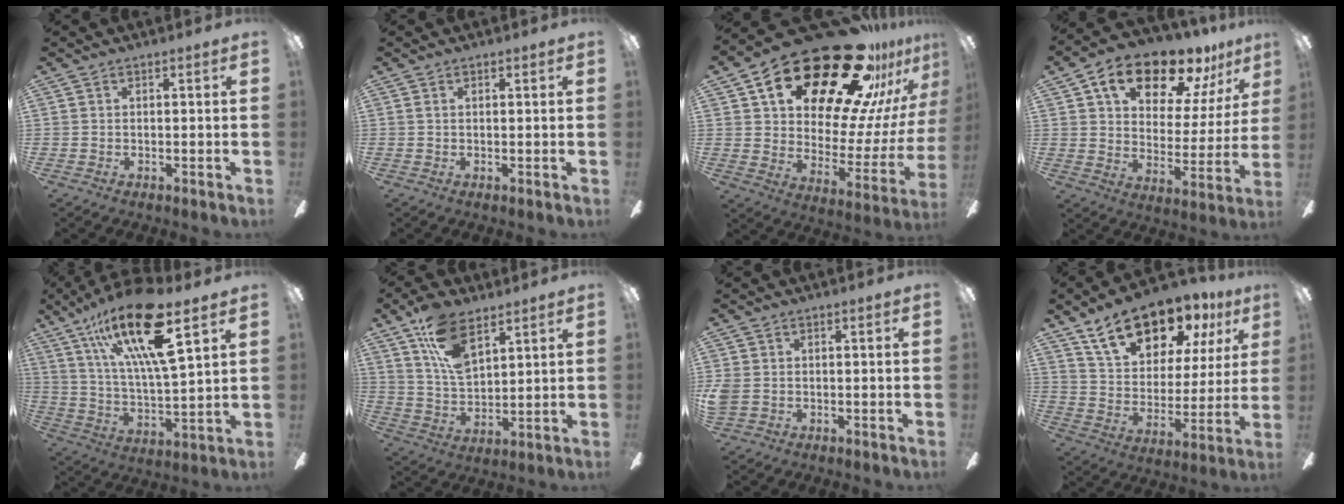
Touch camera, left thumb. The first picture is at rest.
{"total": 1.0, "force": [0.4, 0.4, 0.8], "torque": [-0.016, 0.004, 0.005]}
{"total": 30.1, "force": [21.6, 12.2, 17.0], "torque": [-0.247, -0.153, 0.374]}
{"total": 18.0, "force": [12.7, 8.4, 9.5], "torque": [-0.154, -0.078, 0.216]}
{"total": 22.4, "force": [13.3, 6.3, 16.9], "torque": [-0.318, -0.056, 0.213]}
{"total": 13.5, "force": [8.0, 7.0, 8.4], "torque": [-0.152, -0.022, 0.149]}
{"total": 3.2, "force": [-0.4, 2.6, 1.8], "torque": [-0.044, 0.003, -0.009]}
{"total": 19.0, "force": [13.5, 9.6, 9.3], "torque": [-0.157, -0.075, 0.237]}